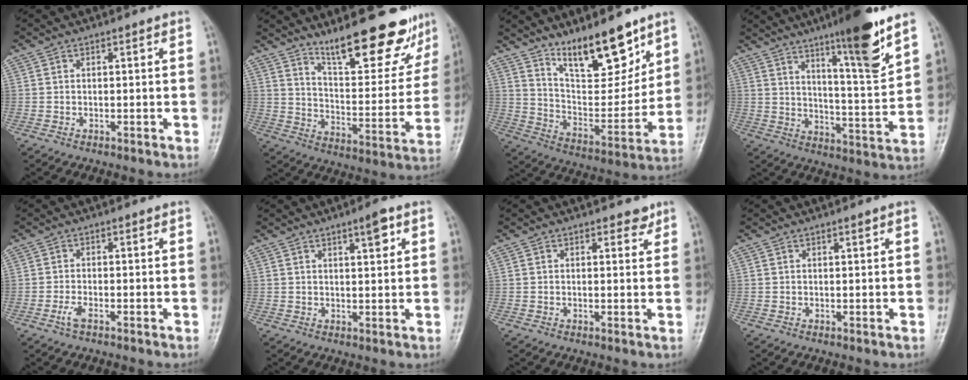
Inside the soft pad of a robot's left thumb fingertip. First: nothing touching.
{"total": 19.6, "force": [15.0, 5.6, 11.3], "torque": [-0.117, -0.103, 0.227]}
{"total": 16.6, "force": [11.7, 5.7, 10.3], "torque": [-0.117, -0.083, 0.208]}
{"total": 14.9, "force": [9.6, 1.6, 11.2], "torque": [-0.159, -0.065, 0.154]}
{"total": 2.0, "force": [-1.1, 0.7, 1.5], "torque": [-0.038, 0.001, -0.024]}
{"total": 4.1, "force": [2.3, 1.0, 3.3], "torque": [-0.043, -0.012, 0.035]}
{"total": 2.1, "force": [1.6, 1.1, 0.8], "torque": [0.005, -0.009, 0.017]}
{"total": 0.9, "force": [0.6, 0.1, 0.6], "torque": [-0.008, -0.004, 0.011]}